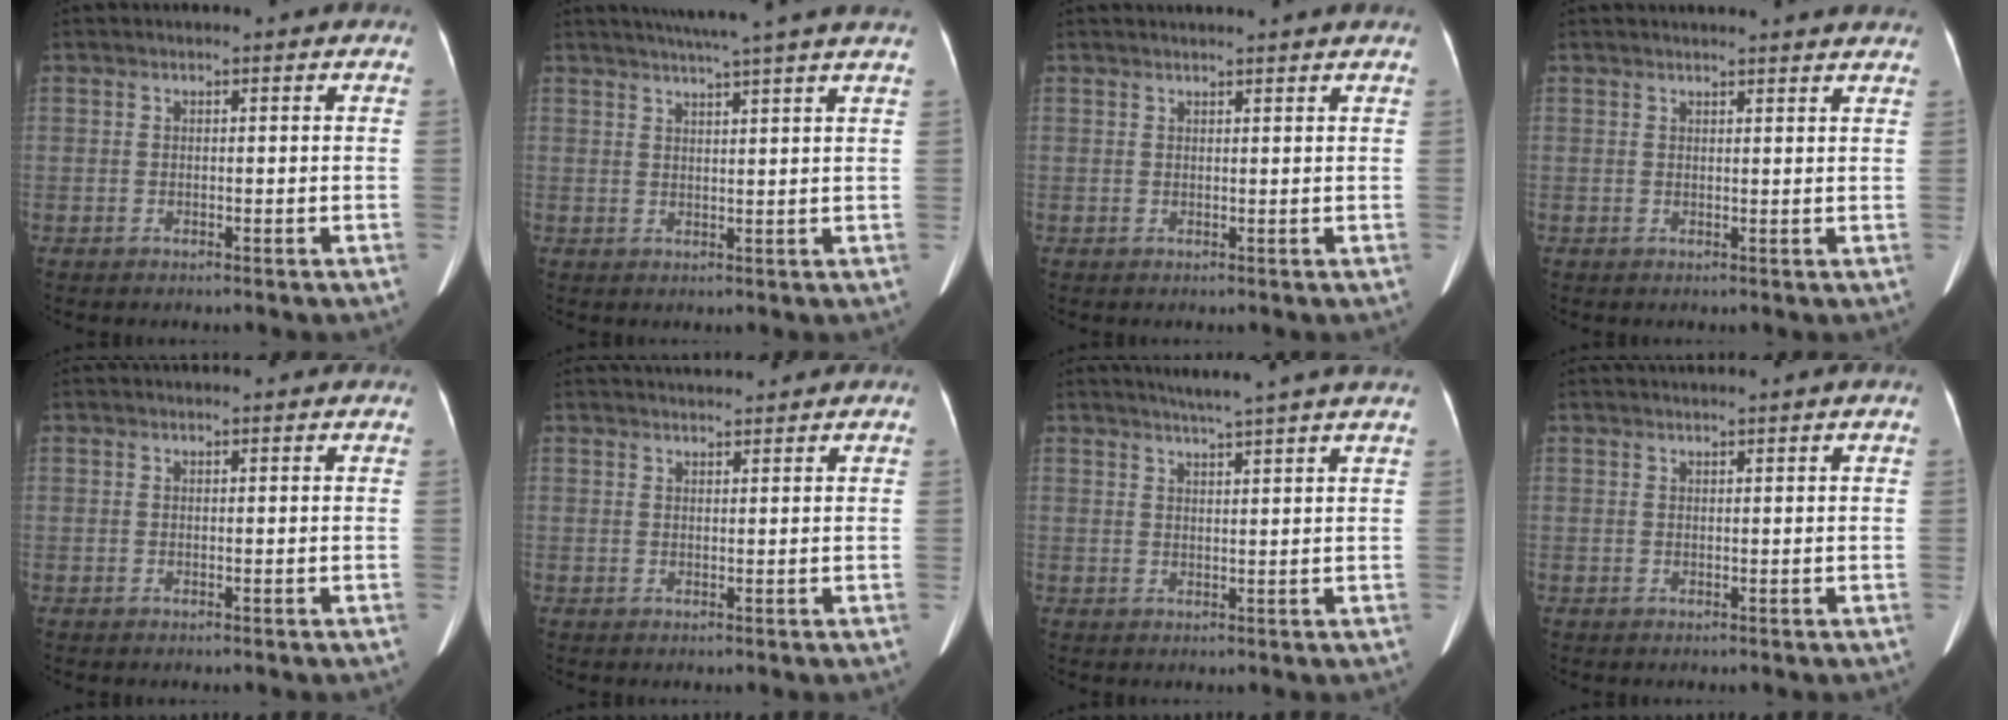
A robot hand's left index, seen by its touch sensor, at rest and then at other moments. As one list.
[{"total": 9.7, "force": [8.1, -1.4, 5.2], "torque": [-0.077, 0.019, 0.094]}, {"total": 4.1, "force": [3.8, -0.5, 1.3], "torque": [-0.017, 0.020, 0.043]}, {"total": 8.7, "force": [8.3, 0.4, 2.6], "torque": [-0.030, 0.015, 0.077]}, {"total": 1.1, "force": [1.1, -0.1, 0.2], "torque": [-0.013, 0.006, 0.012]}, {"total": 2.3, "force": [2.3, -0.3, 0.2], "torque": [-0.004, 0.014, 0.038]}, {"total": 6.7, "force": [5.8, -1.3, 3.2], "torque": [-0.046, 0.009, 0.071]}, {"total": 2.0, "force": [1.7, -0.7, 0.7], "torque": [-0.013, 0.011, 0.031]}]